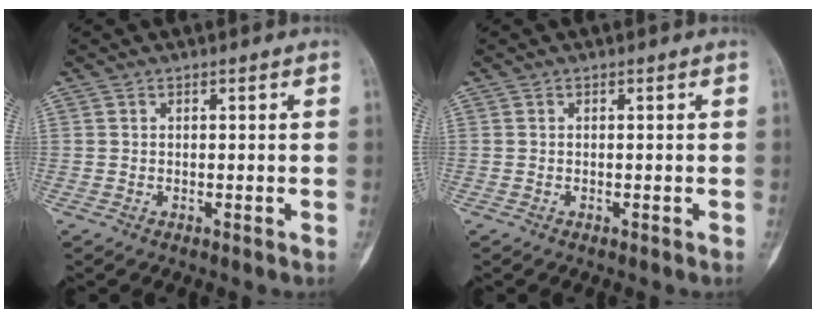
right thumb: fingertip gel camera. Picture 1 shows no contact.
{"total": 0.0}